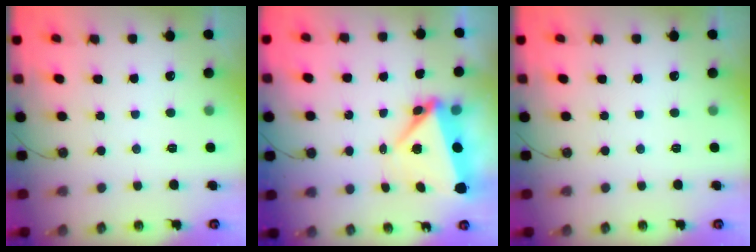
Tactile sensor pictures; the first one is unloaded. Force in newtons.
{"total": 6.2, "press": 5.9, "slide": 1.8}
{"total": 0.0}